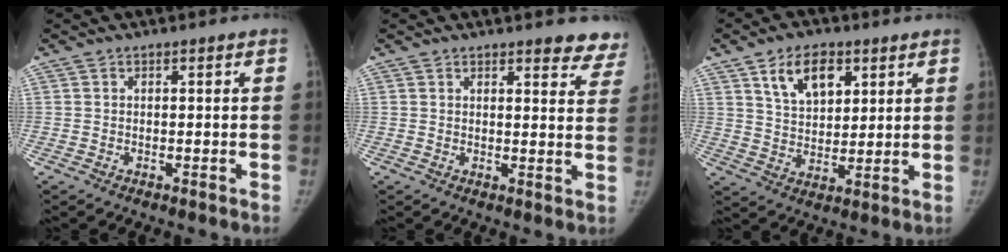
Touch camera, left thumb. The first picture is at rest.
{"total": 7.5, "force": [6.5, 2.4, 2.8], "torque": [0.007, -0.034, 0.053]}
{"total": 10.2, "force": [5.1, 6.0, 6.4], "torque": [-0.082, -0.024, 0.093]}